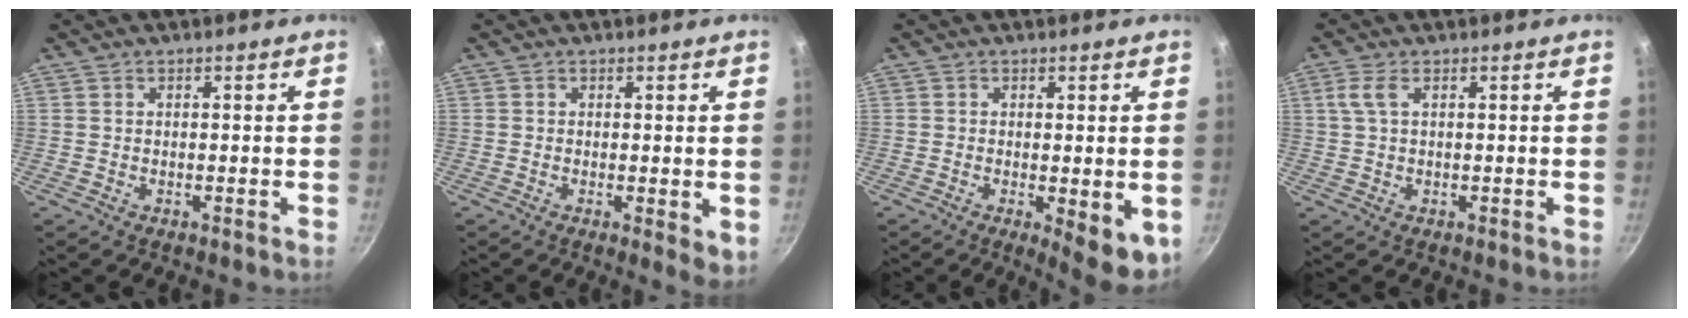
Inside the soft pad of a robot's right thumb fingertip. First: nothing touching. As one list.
[{"total": 3.8, "force": [-0.2, 1.5, 3.5], "torque": [-0.045, -0.012, -0.003]}, {"total": 7.3, "force": [-1.4, 2.5, 6.8], "torque": [-0.076, -0.006, -0.012]}, {"total": 2.6, "force": [0.8, 0.9, 2.3], "torque": [-0.054, 0.006, 0.018]}]